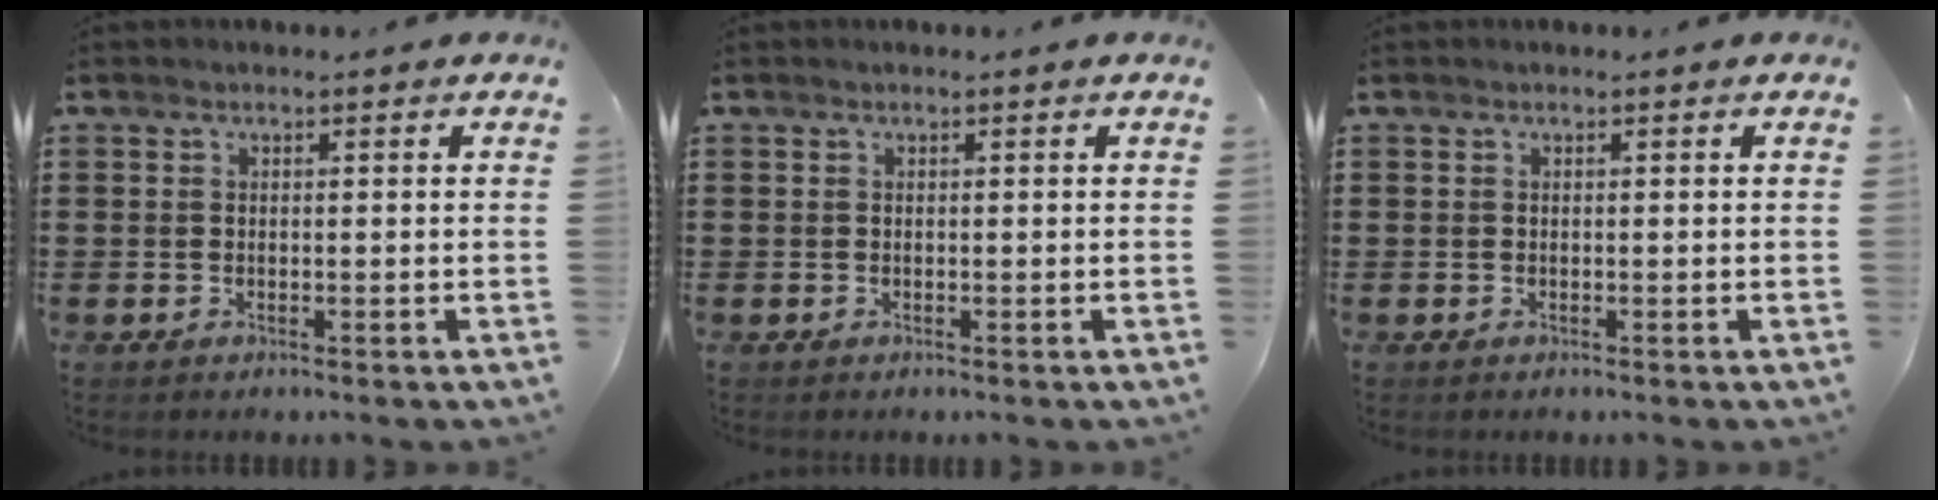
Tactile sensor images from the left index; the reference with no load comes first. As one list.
[{"total": 0.0}, {"total": 0.0}]